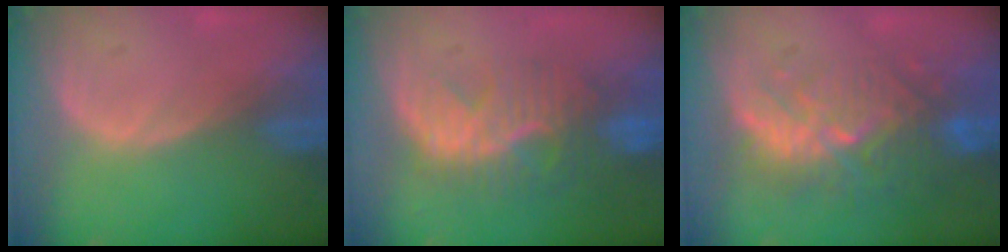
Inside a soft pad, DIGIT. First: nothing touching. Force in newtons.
{"total": 9.7, "press": 8.6, "slide": 4.4}
{"total": 10.0, "press": 9.3, "slide": 3.6}